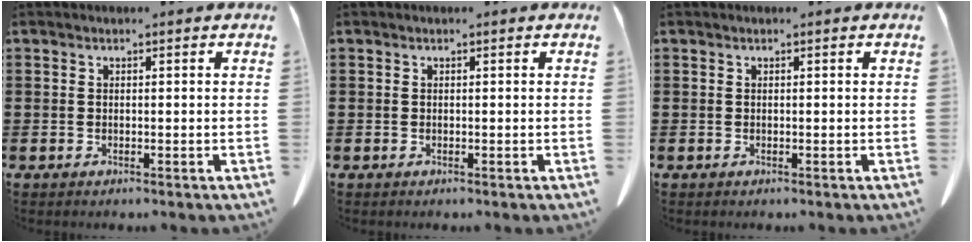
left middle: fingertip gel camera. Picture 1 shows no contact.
{"total": 0.0}
{"total": 0.0}